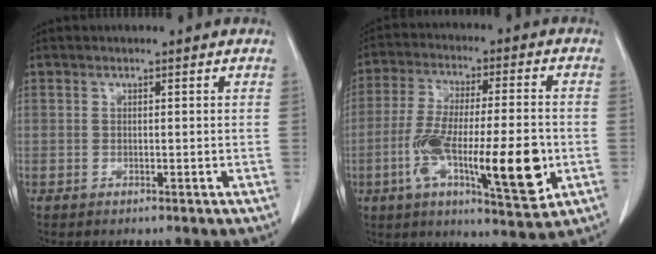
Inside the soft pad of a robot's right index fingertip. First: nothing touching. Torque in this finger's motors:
{"motor_torque": [1.28, -0.86, 0.85, 0.21]}